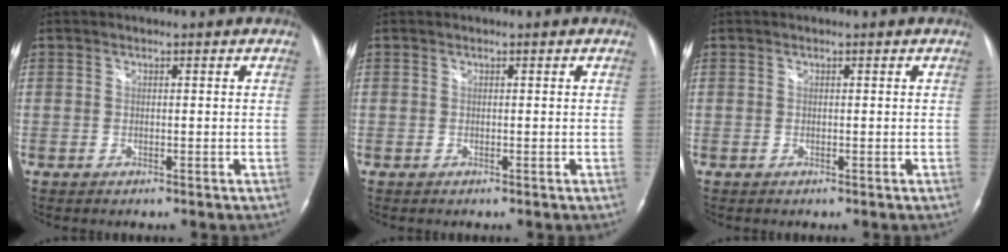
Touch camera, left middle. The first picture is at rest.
{"total": 0.0}
{"total": 0.0}